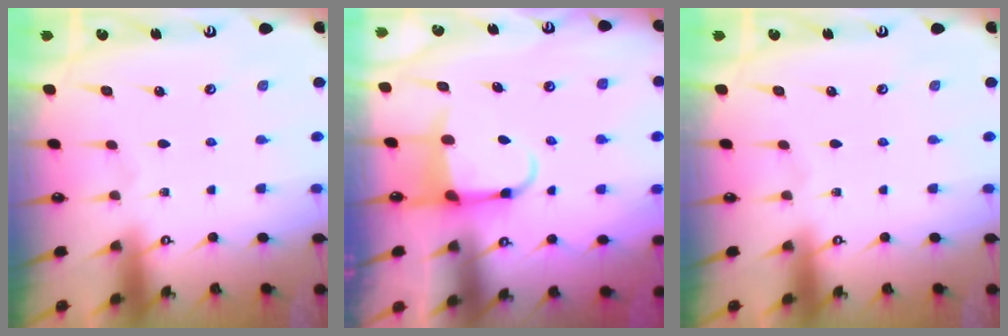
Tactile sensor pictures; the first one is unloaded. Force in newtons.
{"total": 3.8, "press": 3.7, "slide": 1.0}
{"total": 0.0}